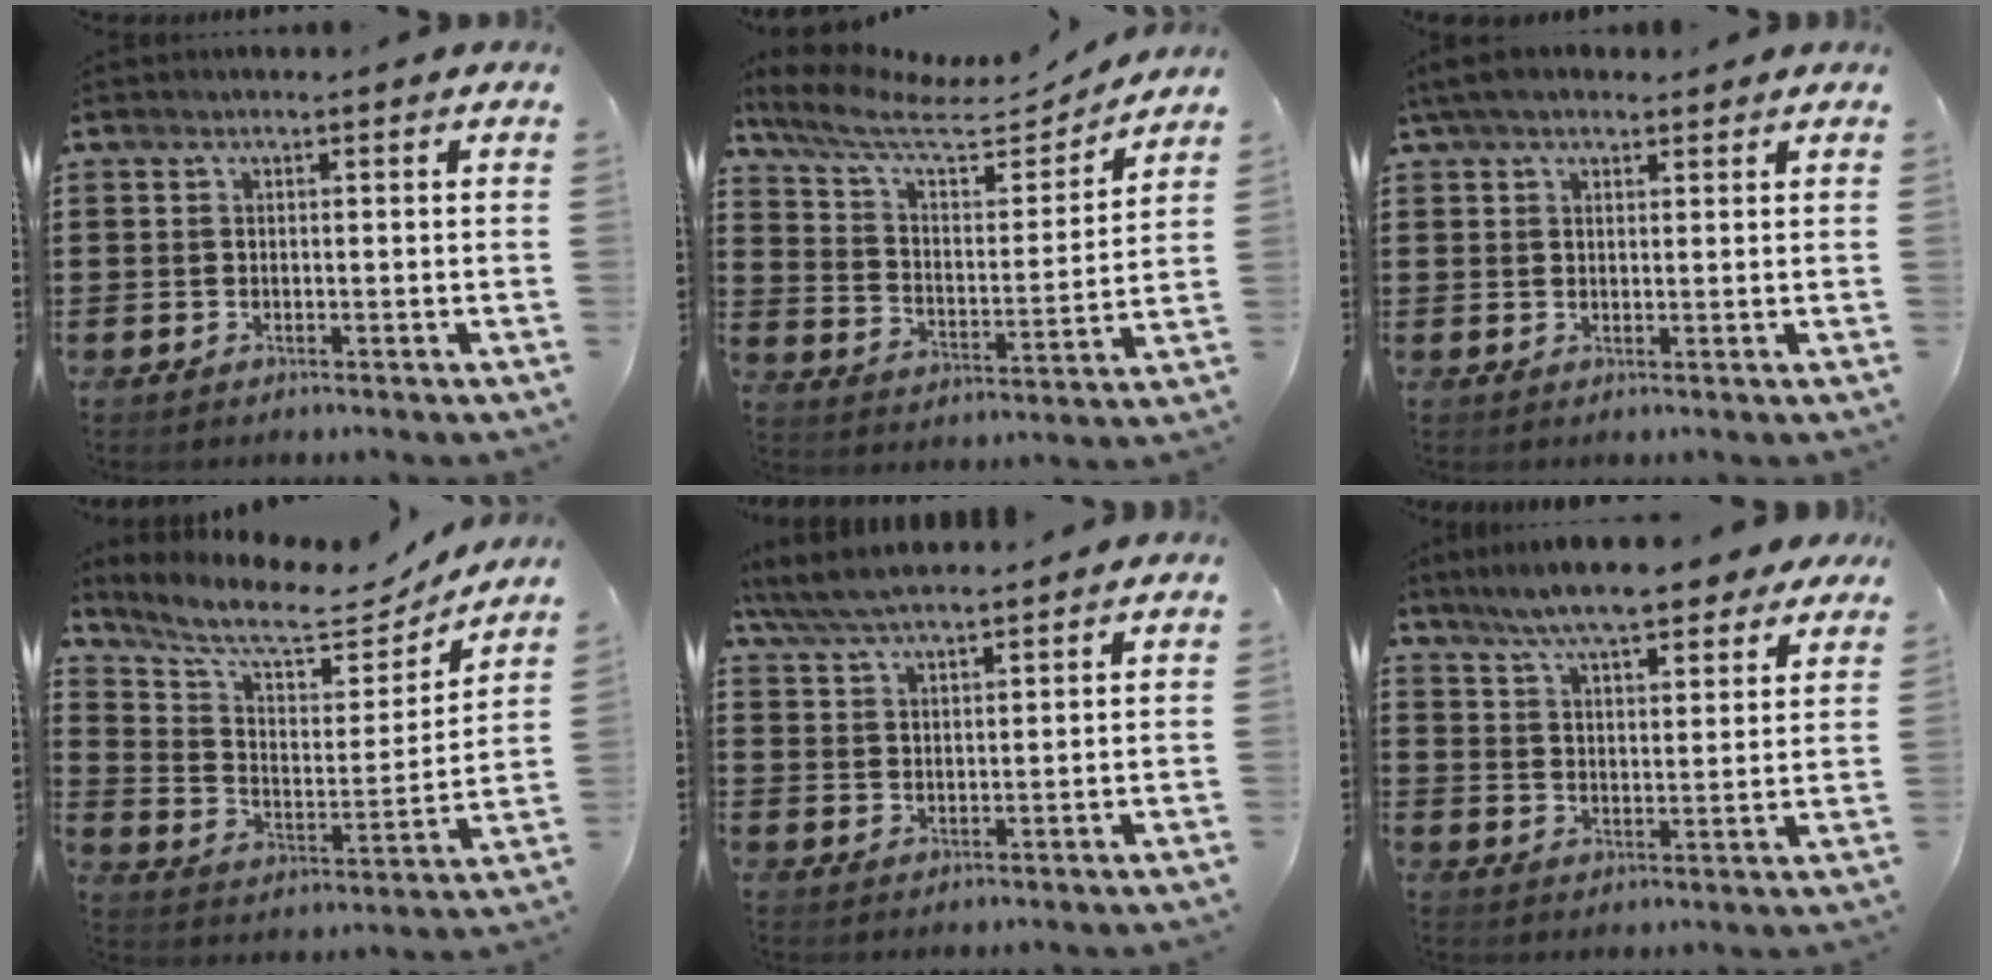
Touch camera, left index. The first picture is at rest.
{"total": 9.5, "force": [7.6, 2.4, 5.1], "torque": [-0.128, -0.039, 0.128]}
{"total": 3.9, "force": [3.0, 1.3, 2.0], "torque": [-0.048, 0.003, 0.058]}
{"total": 9.1, "force": [7.5, 2.3, 4.5], "torque": [-0.122, -0.042, 0.128]}
{"total": 5.8, "force": [5.2, 1.2, 2.2], "torque": [-0.059, -0.012, 0.097]}
{"total": 8.8, "force": [7.9, 1.1, 3.8], "torque": [-0.102, -0.024, 0.143]}